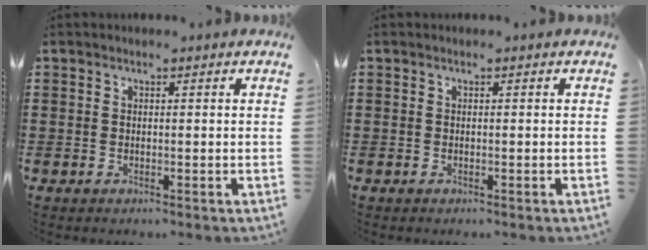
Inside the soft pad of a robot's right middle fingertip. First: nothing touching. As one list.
[{"total": 0.0}]